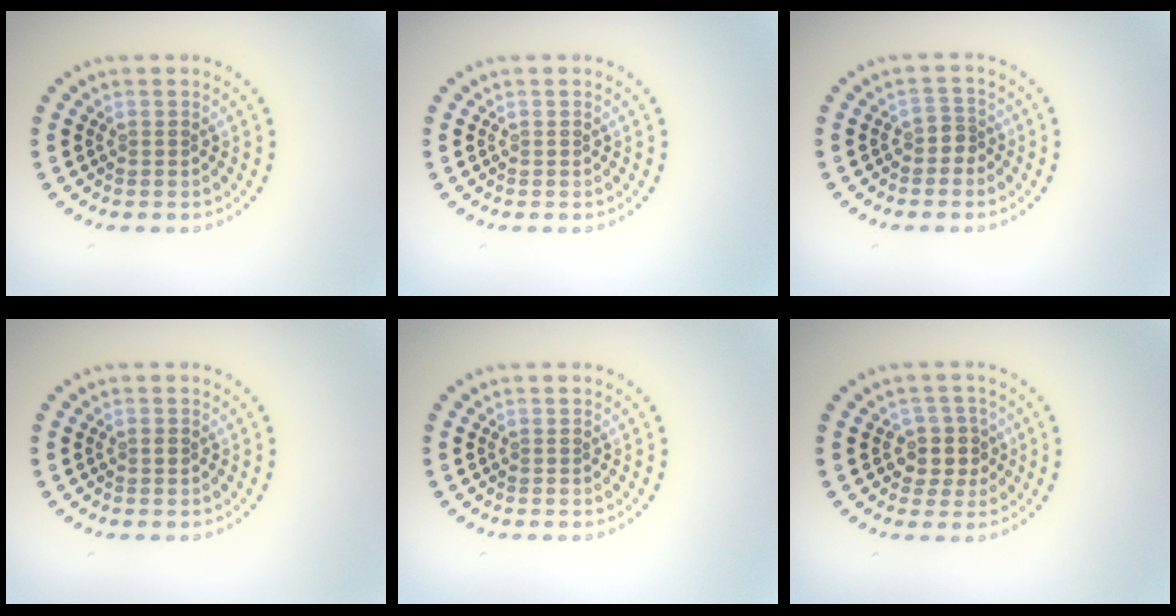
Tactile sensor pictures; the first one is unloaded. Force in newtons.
{"total": 0.0}
{"total": 1.4, "press": 1.1, "slide": 0.9}
{"total": 0.6, "press": 0.6, "slide": 0.1}
{"total": 0.0}
{"total": 2.7, "press": 2.3, "slide": 1.3}